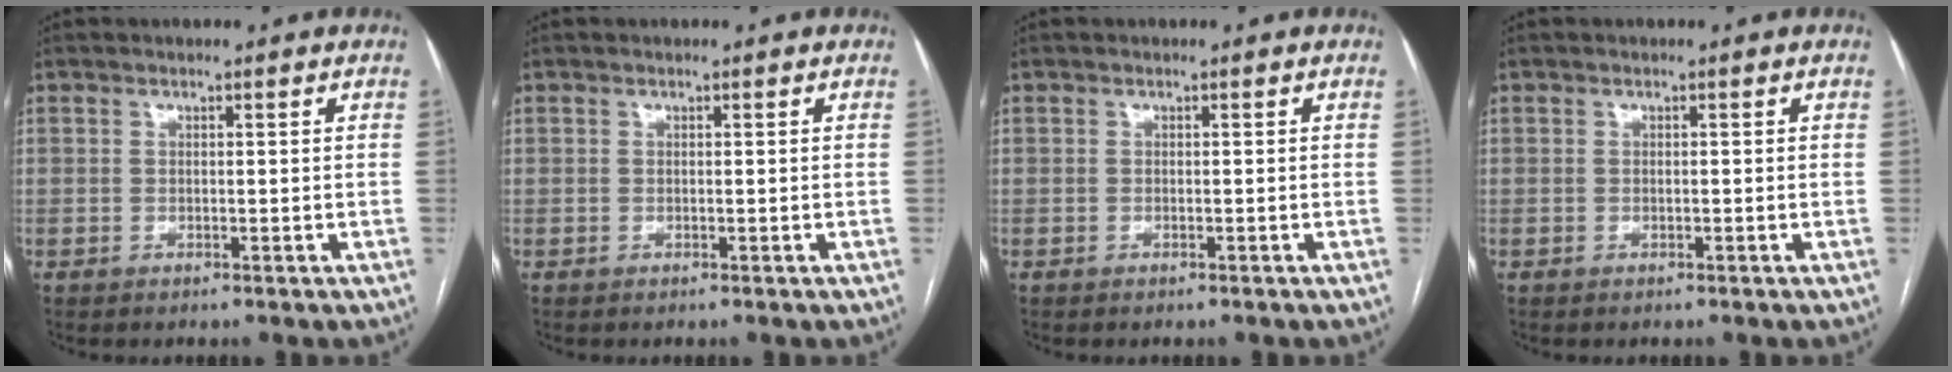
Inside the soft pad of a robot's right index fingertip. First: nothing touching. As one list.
[{"total": 0.0}, {"total": 0.0}, {"total": 0.0}]